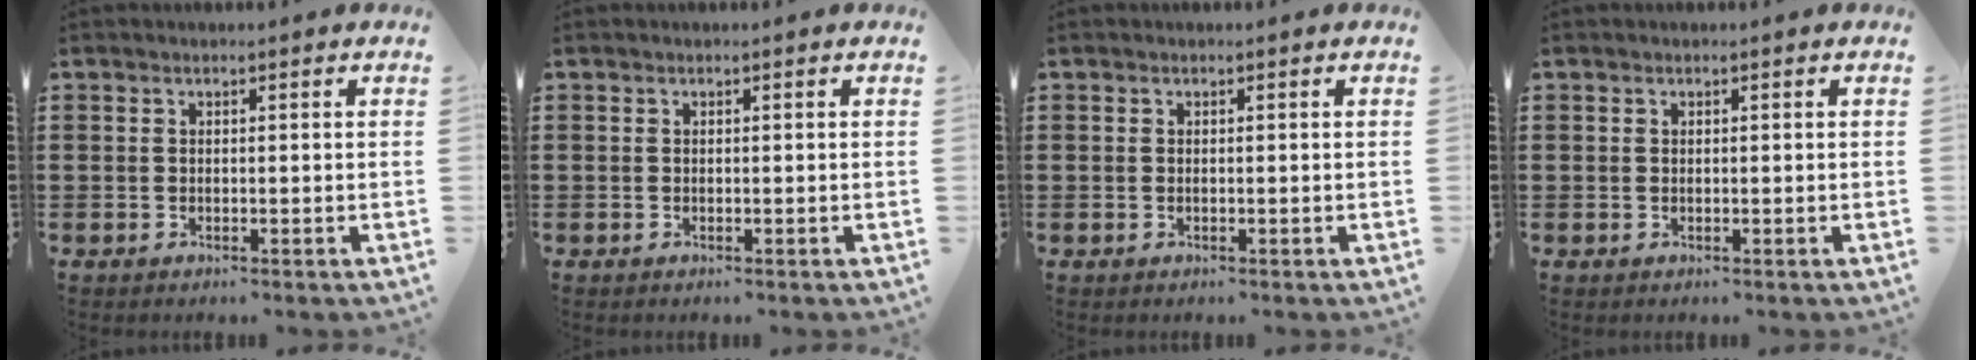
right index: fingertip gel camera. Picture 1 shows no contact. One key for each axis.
{"total": 0.0}
{"total": 0.0}
{"total": 0.0}